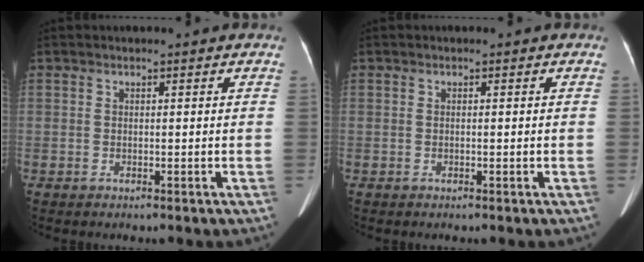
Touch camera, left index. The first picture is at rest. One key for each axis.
{"total": 0.0}